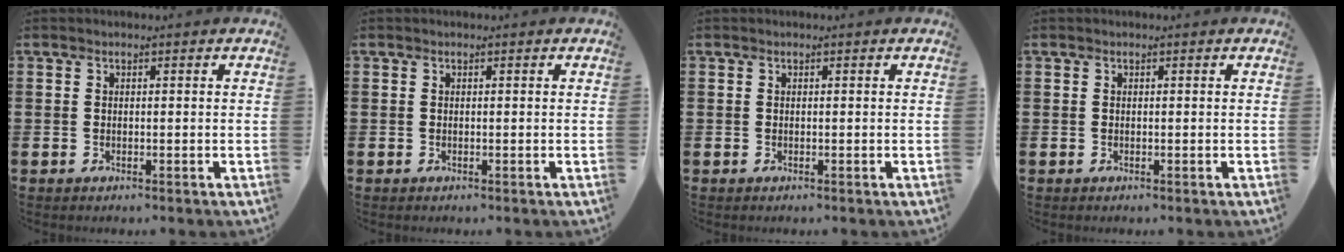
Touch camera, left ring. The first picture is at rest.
{"total": 0.0}
{"total": 0.0}
{"total": 0.0}